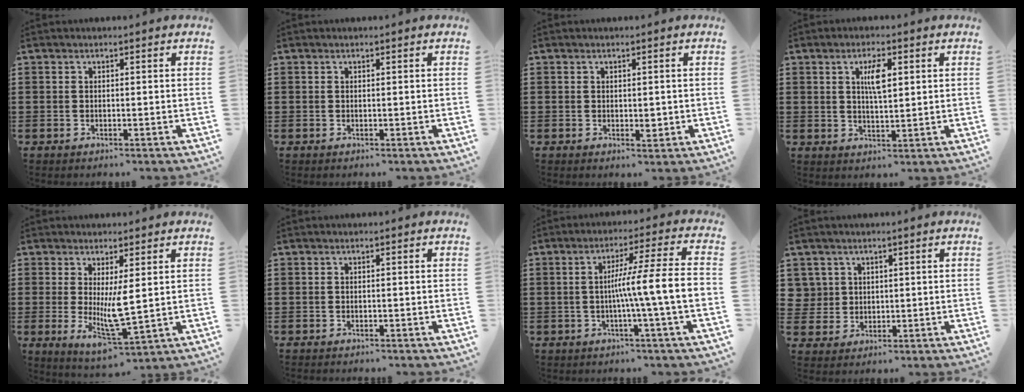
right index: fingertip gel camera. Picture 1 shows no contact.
{"total": 0.0}
{"total": 1.6, "force": [0.0, 1.0, 1.2], "torque": [-0.014, -0.002, -0.001]}
{"total": 4.3, "force": [1.3, 1.3, 3.9], "torque": [-0.065, 0.002, 0.016]}
{"total": 6.3, "force": [0.3, 1.5, 6.1], "torque": [-0.103, -0.019, 0.006]}
{"total": 0.6, "force": [-0.6, 0.0, 0.0], "torque": [-0.001, -0.003, -0.012]}
{"total": 9.2, "force": [-1.6, -1.0, 9.0], "torque": [-0.160, -0.008, -0.035]}
{"total": 3.1, "force": [1.0, 2.9, 0.1], "torque": [-0.018, 0.012, 0.019]}